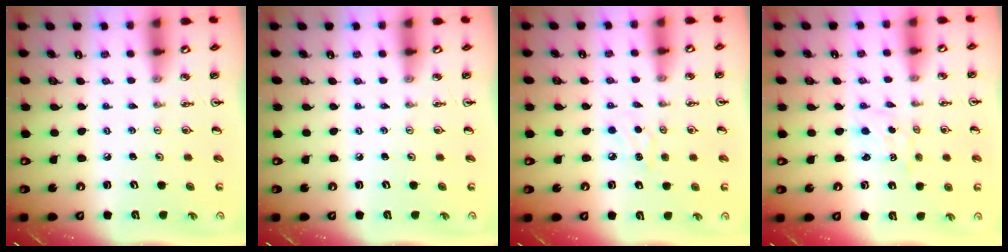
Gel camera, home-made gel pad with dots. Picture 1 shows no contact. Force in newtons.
{"total": 0.0}
{"total": 5.9, "press": 5.8, "slide": 0.7}
{"total": 1.1, "press": 0.9, "slide": 0.6}